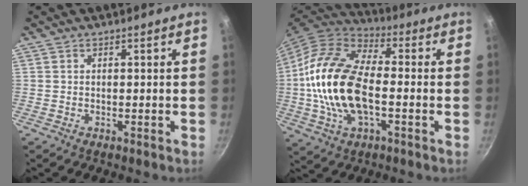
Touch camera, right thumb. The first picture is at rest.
{"total": 19.7, "force": [-1.7, 10.5, 16.5], "torque": [-0.310, 0.030, -0.044]}